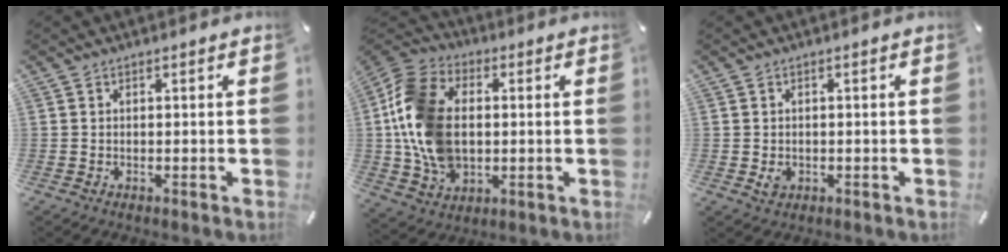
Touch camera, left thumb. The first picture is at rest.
{"total": 16.7, "force": [0.0, 12.3, 11.4], "torque": [-0.266, 0.016, 0.004]}
{"total": 2.0, "force": [-0.4, 1.7, 1.0], "torque": [-0.007, 0.000, -0.009]}